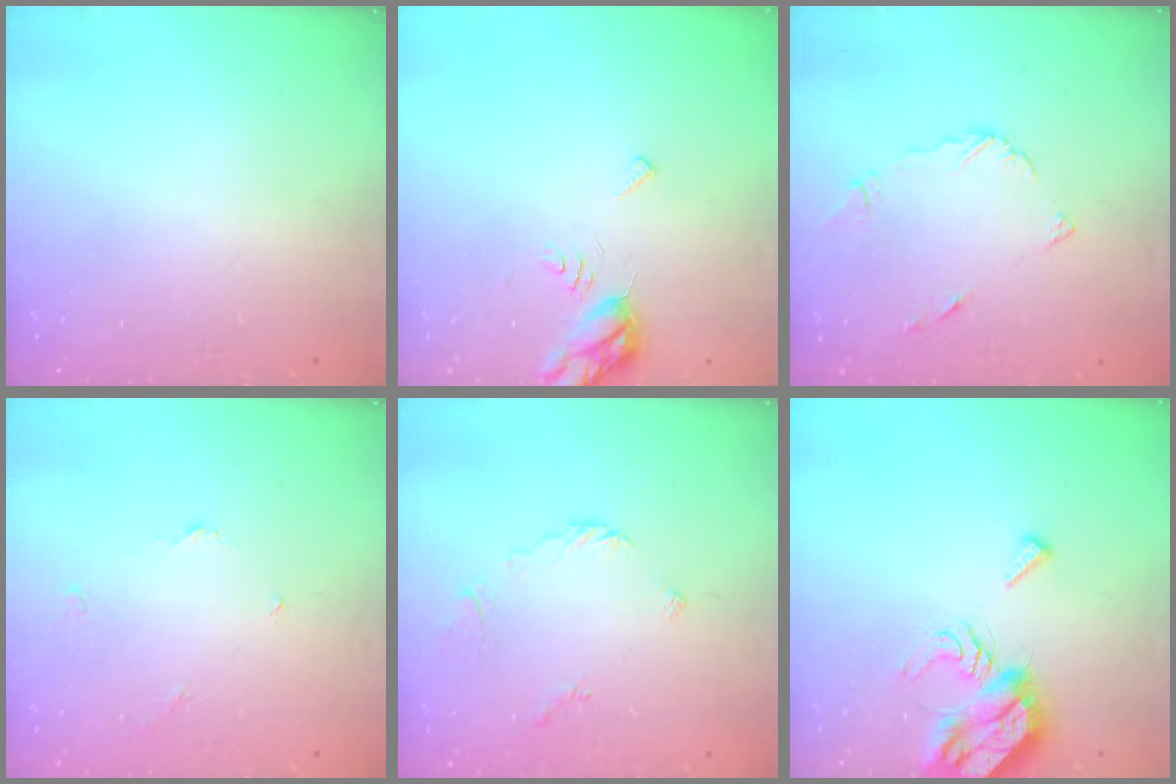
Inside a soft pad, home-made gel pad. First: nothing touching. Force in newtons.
{"total": 7.9, "press": 7.8, "slide": 0.5}
{"total": 5.3, "press": 5.2, "slide": 0.6}
{"total": 2.8, "press": 2.8, "slide": 0.3}
{"total": 2.2, "press": 2.1, "slide": 0.7}
{"total": 10.0, "press": 9.9, "slide": 0.8}